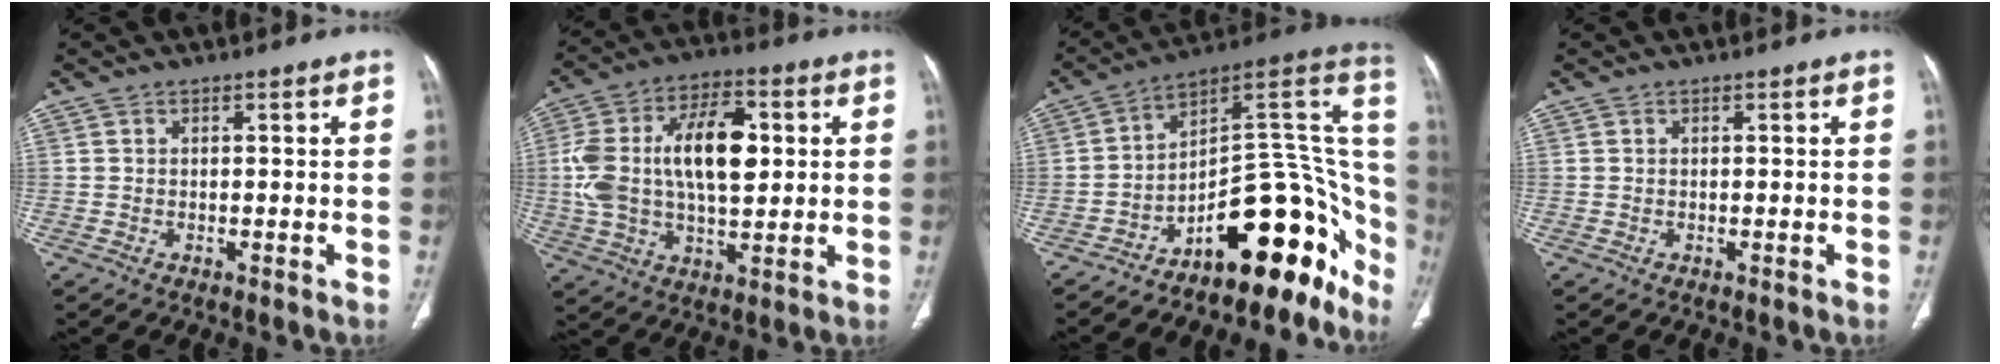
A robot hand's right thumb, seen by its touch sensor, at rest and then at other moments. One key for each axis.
{"total": 18.9, "fx": 2.6, "fy": 10.1, "fz": 15.7, "tx": -0.281, "ty": 0.015, "tz": 0.045}
{"total": 23.2, "fx": -13.1, "fy": 10.0, "fz": 16.4, "tx": -0.098, "ty": 0.144, "tz": -0.186}
{"total": 0.0}